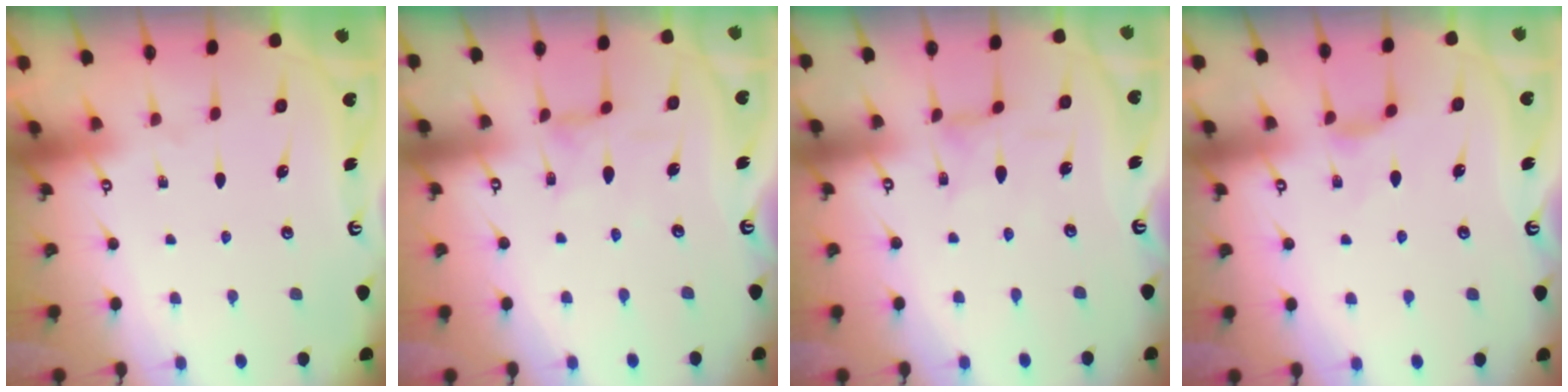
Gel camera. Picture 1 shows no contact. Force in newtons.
{"total": 2.8, "press": 2.8, "slide": 0.4}
{"total": 1.4, "press": 1.4, "slide": 0.3}
{"total": 3.9, "press": 3.9, "slide": 0.6}